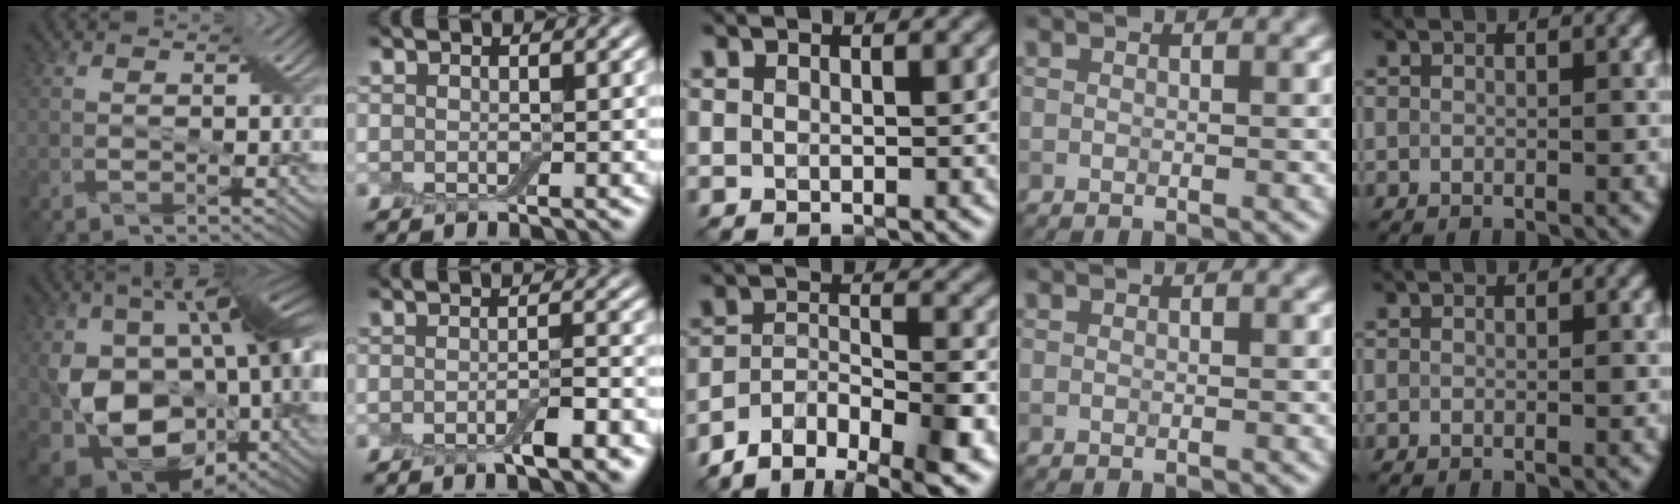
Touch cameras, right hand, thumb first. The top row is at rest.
{"thumb": {"total": 19.7, "force": [-0.7, 12.0, 15.6], "torque": [-0.276, -0.020, 0.007]}, "index": {"total": 2.8, "force": [-1.6, 0.5, 2.2], "torque": [-0.037, -0.004, -0.024]}, "middle": {"total": 8.0, "force": [-5.8, 3.0, 4.6], "torque": [-0.072, -0.003, -0.107]}}